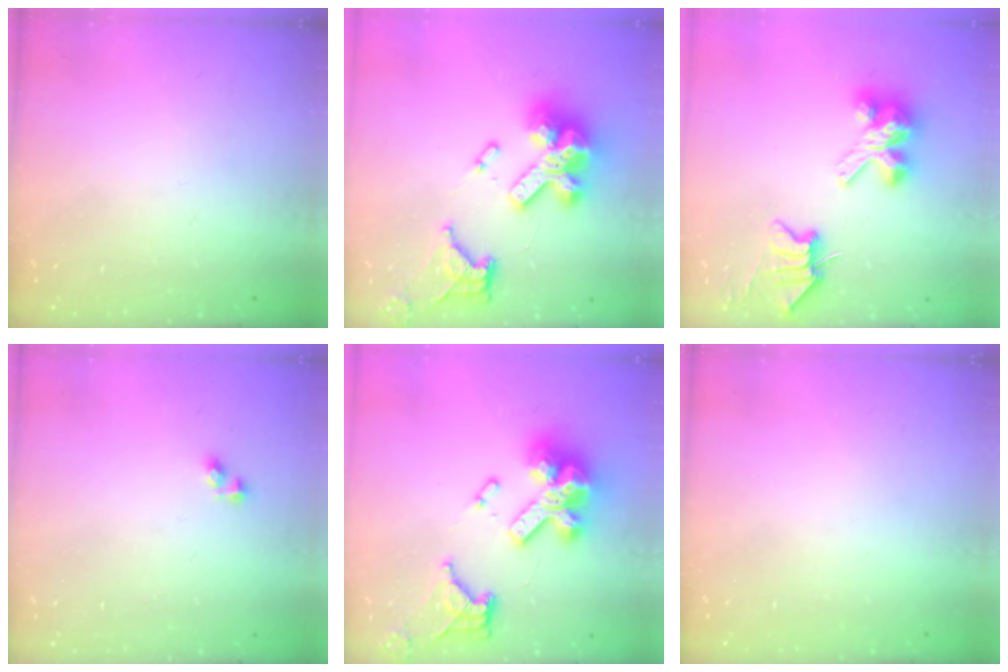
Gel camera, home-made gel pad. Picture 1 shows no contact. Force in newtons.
{"total": 19.6, "press": 18.8, "slide": 5.5}
{"total": 9.8, "press": 9.8, "slide": 1.0}
{"total": 2.5, "press": 2.5, "slide": 0.2}
{"total": 19.6, "press": 18.8, "slide": 5.5}
{"total": 0.0}